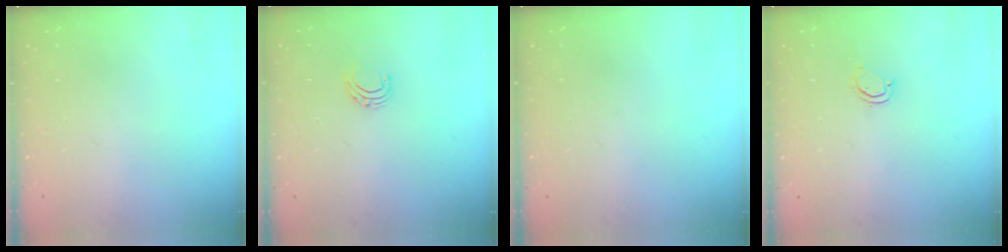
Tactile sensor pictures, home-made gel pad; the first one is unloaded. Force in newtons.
{"total": 4.5, "press": 4.5, "slide": 0.4}
{"total": 0.0}
{"total": 3.2, "press": 3.2, "slide": 0.2}